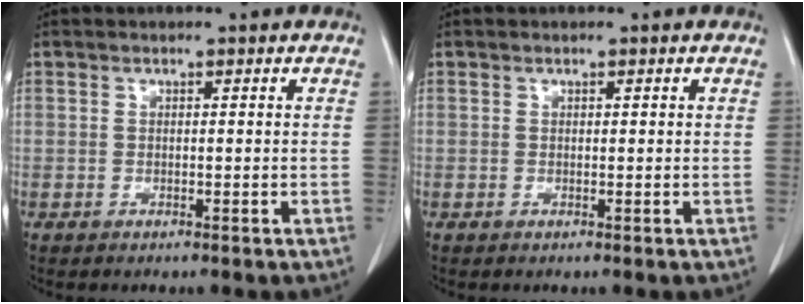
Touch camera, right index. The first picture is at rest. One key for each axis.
{"total": 0.0}